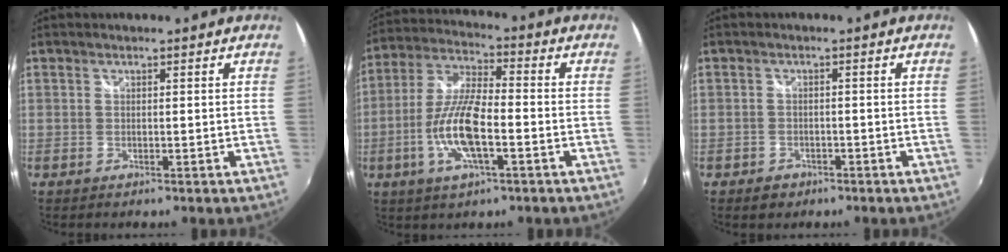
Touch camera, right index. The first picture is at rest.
{"total": 12.4, "force": [-3.9, 3.5, 11.2], "torque": [-0.237, -0.004, -0.076]}
{"total": 2.7, "force": [-1.7, 2.0, 0.6], "torque": [-0.018, 0.002, -0.023]}